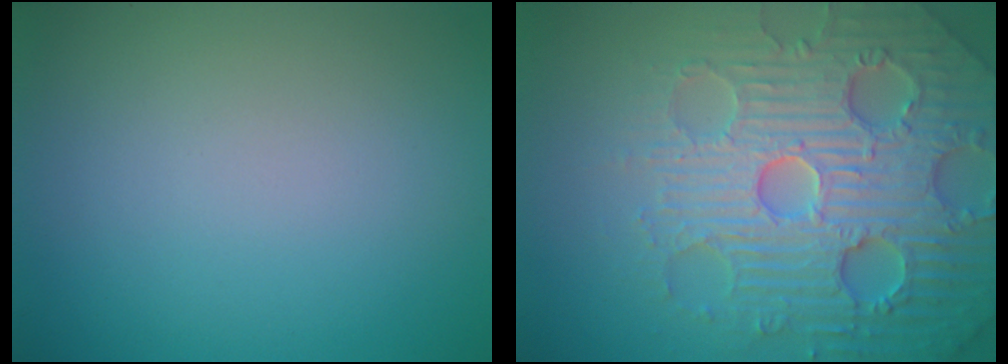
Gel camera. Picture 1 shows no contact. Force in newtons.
{"total": 7.9, "press": 7.7, "slide": 1.6}